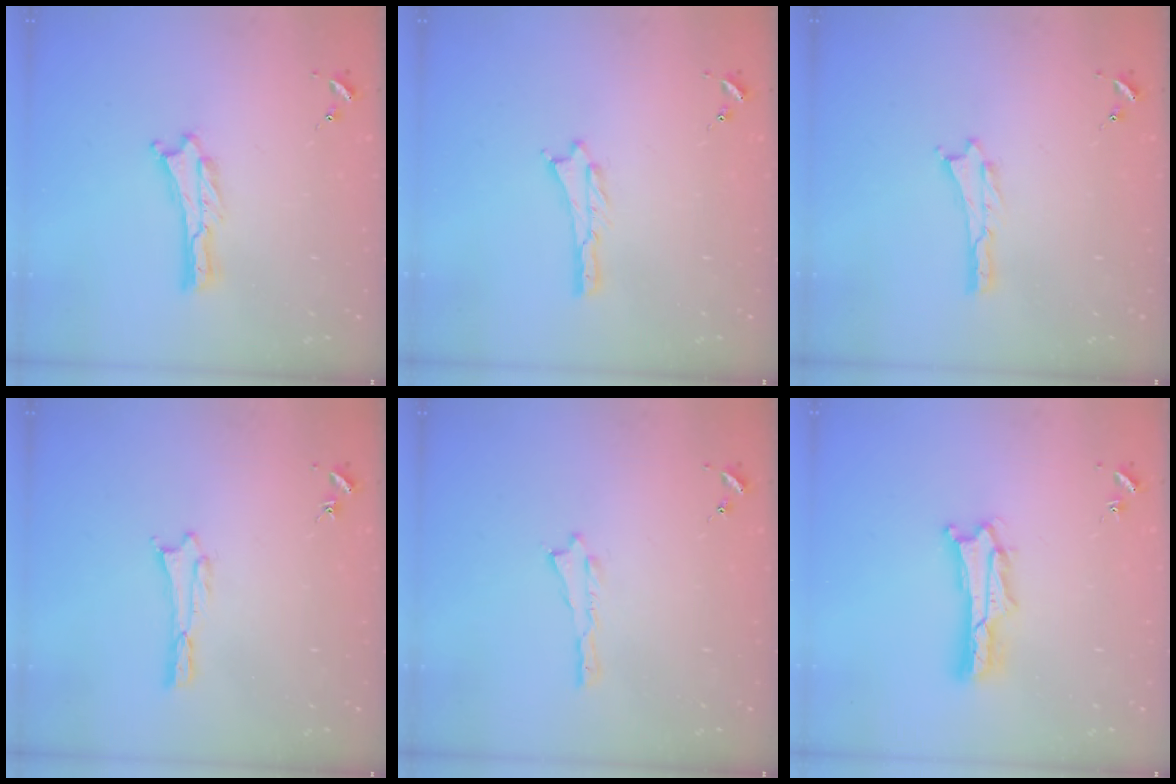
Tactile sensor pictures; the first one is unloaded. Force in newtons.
{"total": 0.5, "press": 0.5, "slide": 0.2}
{"total": 0.0}
{"total": 0.7, "press": 0.7, "slide": 0.1}
{"total": 0.0}
{"total": 2.0, "press": 2.0, "slide": 0.3}